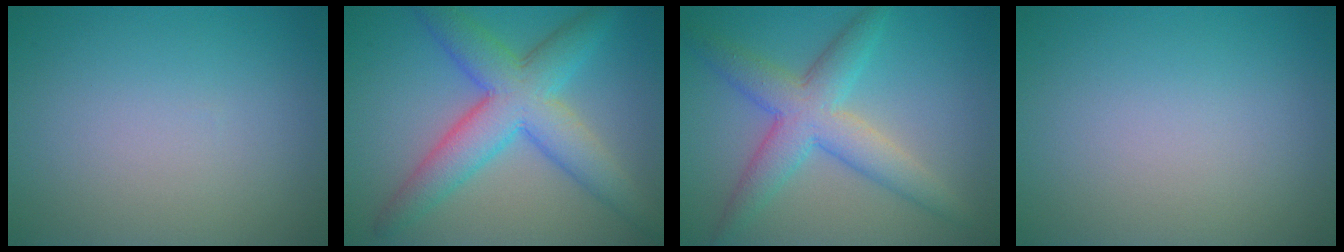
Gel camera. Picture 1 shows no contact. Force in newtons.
{"total": 7.5, "press": 7.5, "slide": 0.2}
{"total": 5.7, "press": 5.7, "slide": 0.2}
{"total": 0.0}